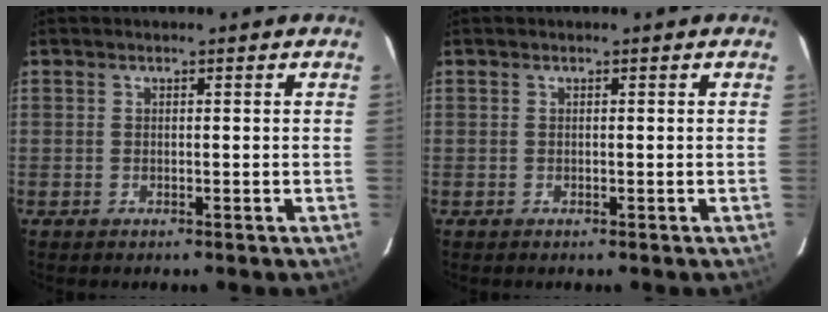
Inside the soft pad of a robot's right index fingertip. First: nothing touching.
{"total": 0.0}